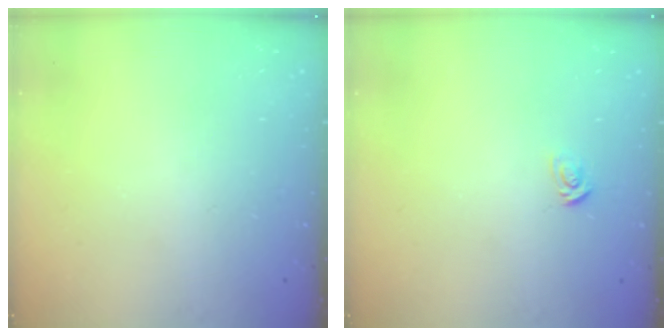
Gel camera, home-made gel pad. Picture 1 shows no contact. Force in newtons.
{"total": 3.6, "press": 3.6, "slide": 0.2}